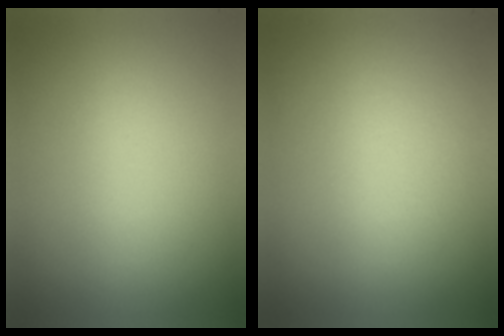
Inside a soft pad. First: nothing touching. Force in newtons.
{"total": 2.3}